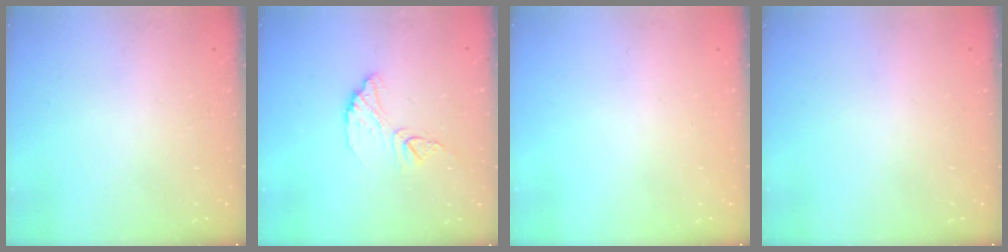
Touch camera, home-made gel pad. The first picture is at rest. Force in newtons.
{"total": 9.5, "press": 9.5, "slide": 0.6}
{"total": 0.0}
{"total": 0.0}